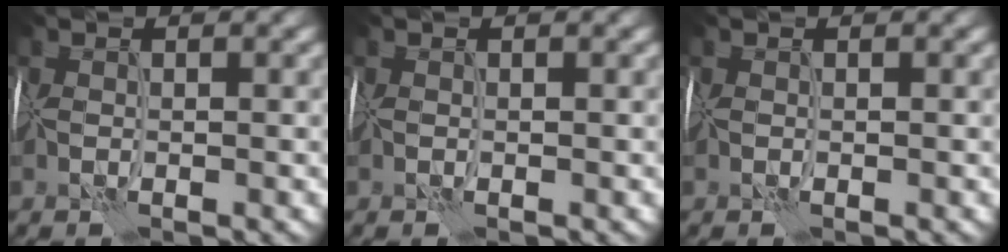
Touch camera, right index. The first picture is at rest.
{"total": 0.0}
{"total": 0.0}